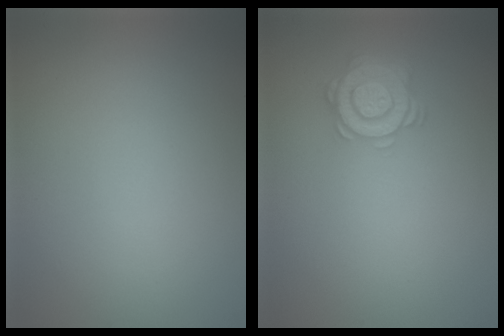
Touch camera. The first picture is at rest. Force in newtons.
{"total": 4.4, "press": 3.5, "slide": 2.6}